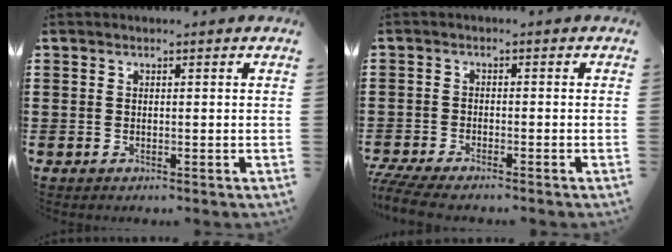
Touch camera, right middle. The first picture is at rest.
{"total": 3.2, "force": [-2.9, 0.1, 1.2], "torque": [-0.041, -0.010, -0.065]}